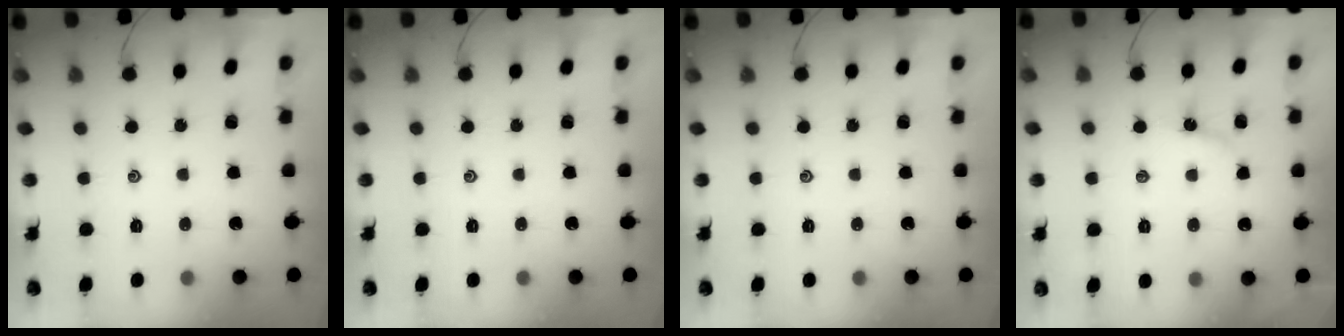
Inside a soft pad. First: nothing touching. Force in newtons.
{"total": 0.0}
{"total": 0.0}
{"total": 3.4, "press": 3.4, "slide": 0.5}